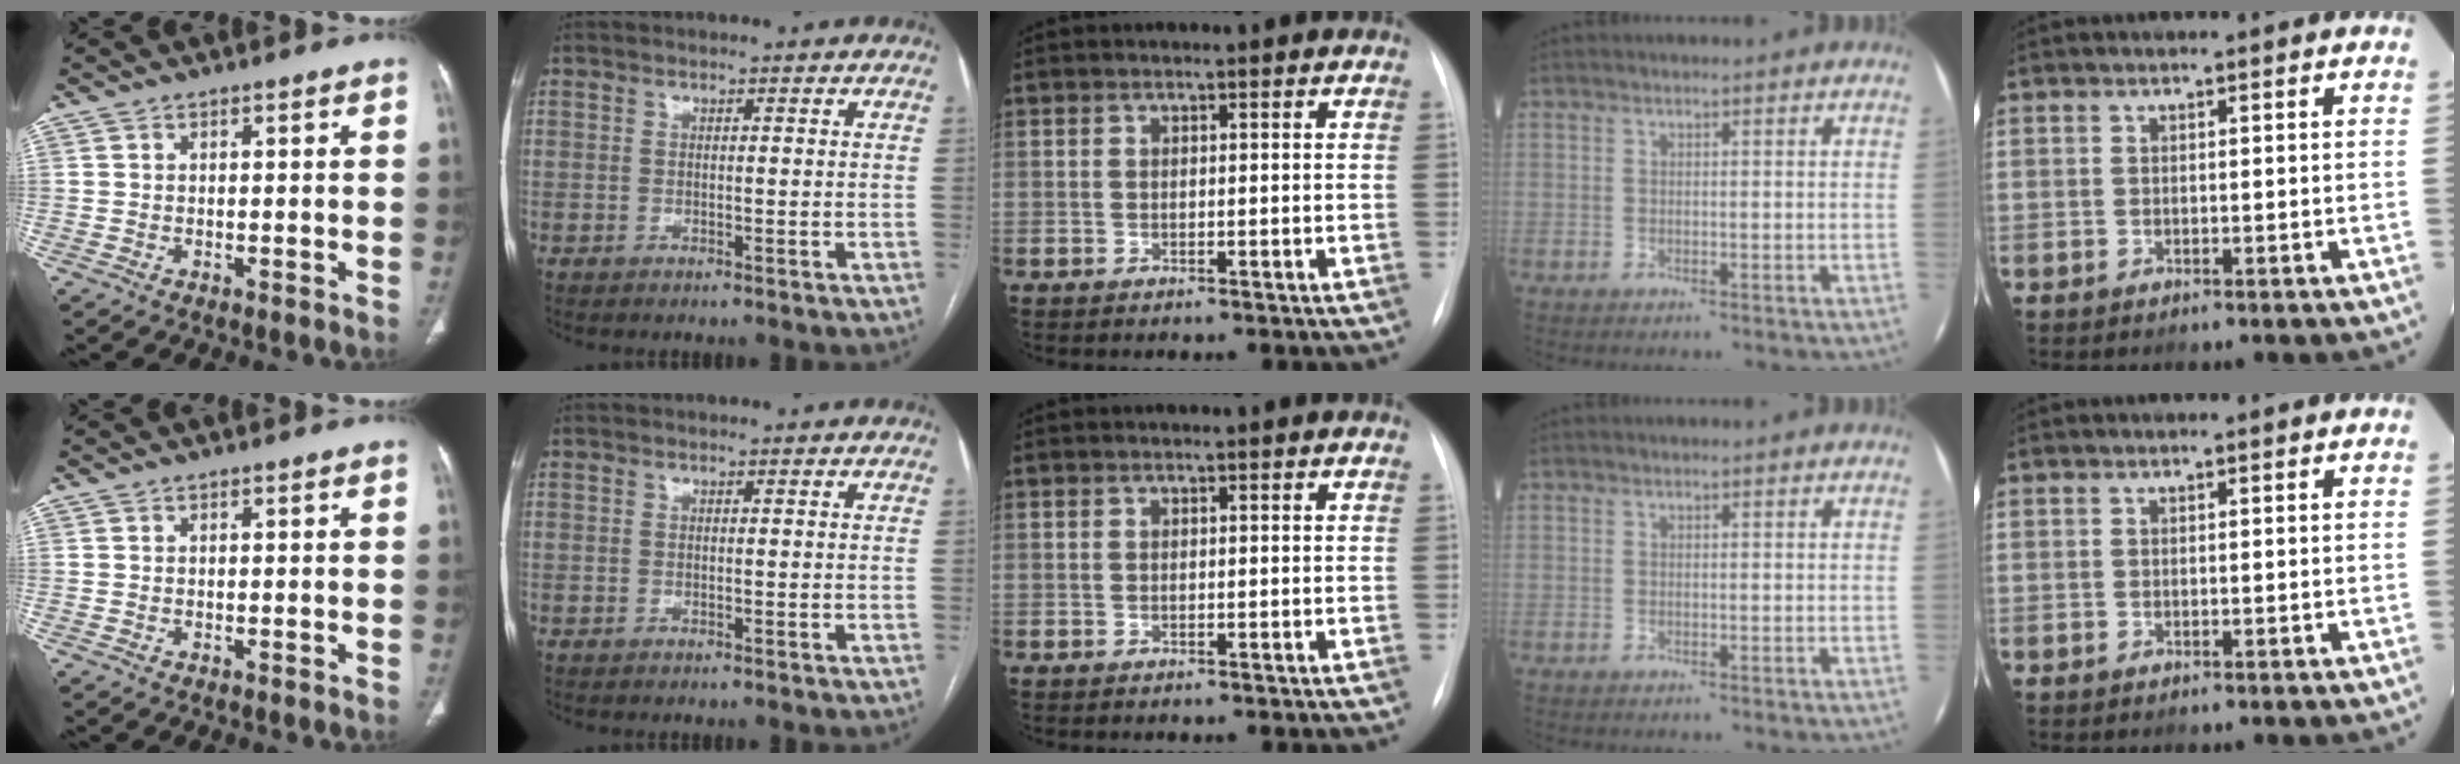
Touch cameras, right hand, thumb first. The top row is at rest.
{}